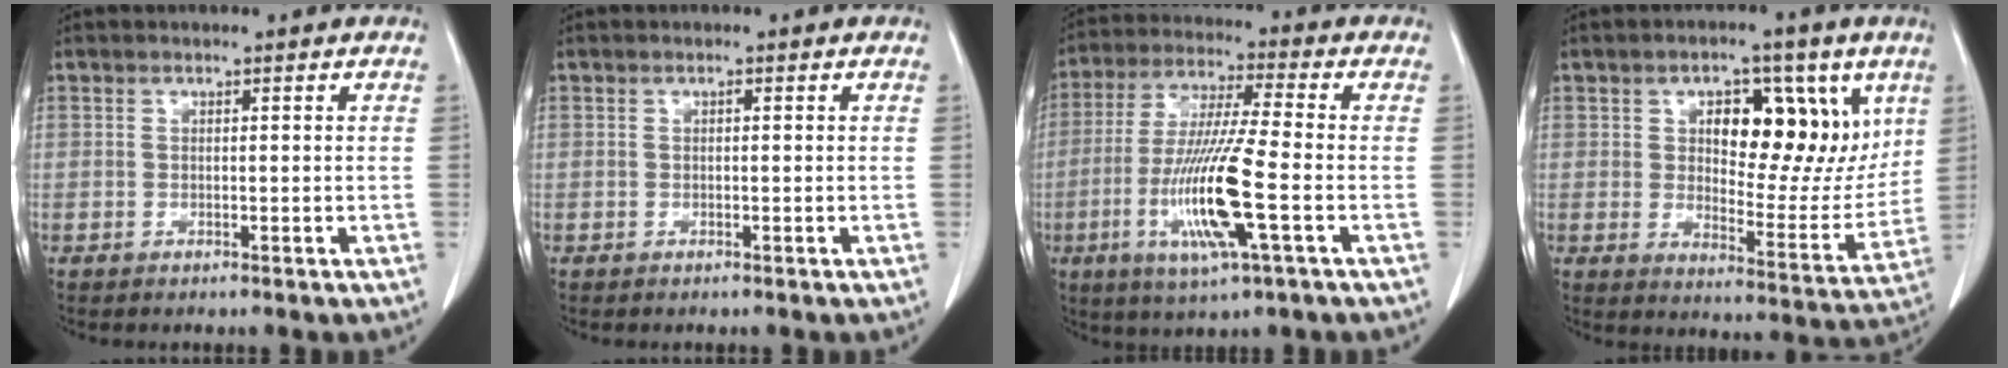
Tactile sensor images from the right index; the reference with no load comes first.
{"total": 0.0}
{"total": 14.2, "force": [-3.9, 0.5, 13.6], "torque": [-0.277, -0.018, -0.077]}
{"total": 14.9, "force": [5.6, 7.0, 11.9], "torque": [-0.159, 0.010, 0.091]}